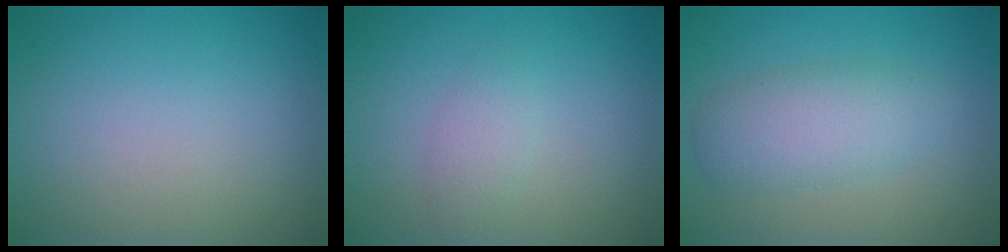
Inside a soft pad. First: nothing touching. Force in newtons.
{"total": 1.5, "press": 1.5, "slide": 0.1}
{"total": 3.9, "press": 3.9, "slide": 0.1}